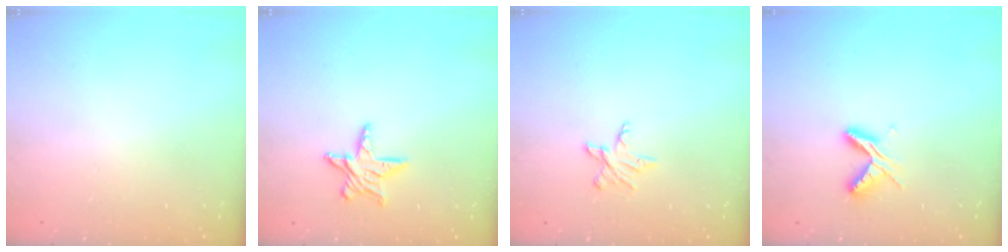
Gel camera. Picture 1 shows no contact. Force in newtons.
{"total": 9.0, "press": 9.0, "slide": 0.8}
{"total": 5.5, "press": 5.4, "slide": 0.5}
{"total": 5.4, "press": 5.3, "slide": 0.6}